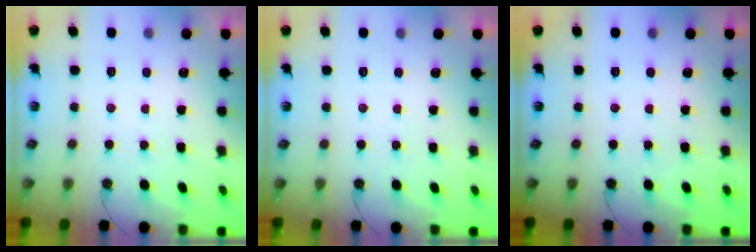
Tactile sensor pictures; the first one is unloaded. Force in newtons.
{"total": 0.0}
{"total": 0.0}